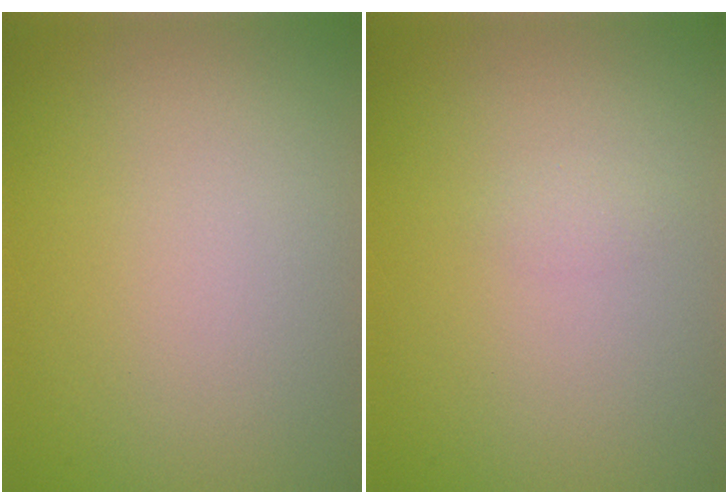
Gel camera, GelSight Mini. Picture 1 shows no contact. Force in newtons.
{"total": 0.6, "press": 0.6, "slide": 0.1}